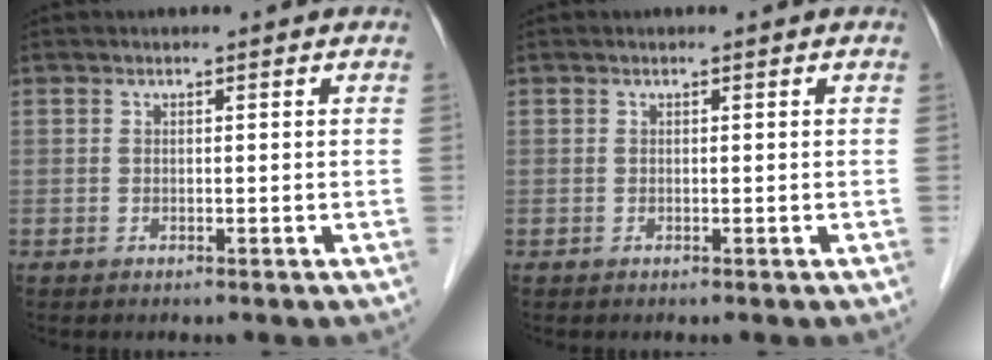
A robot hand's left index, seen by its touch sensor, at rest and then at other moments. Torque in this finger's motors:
{"motor_torque": [0.00, 0.00, 0.01, 0.00]}